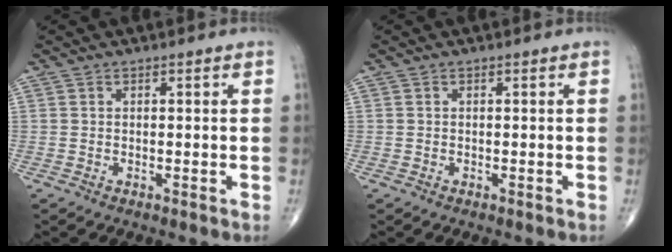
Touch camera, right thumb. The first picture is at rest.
{"total": 0.0}